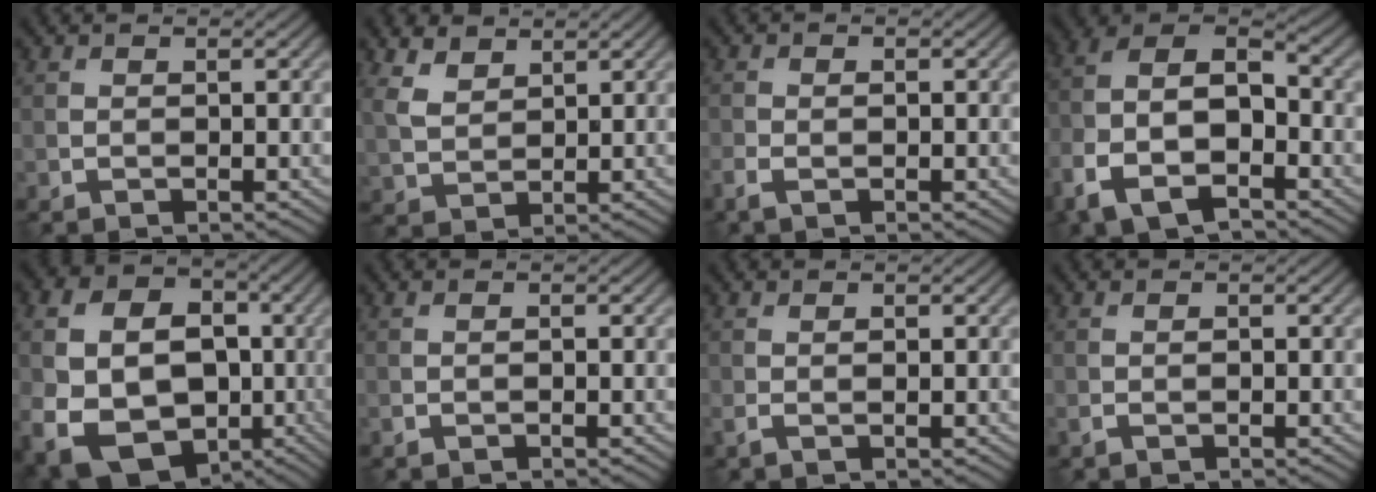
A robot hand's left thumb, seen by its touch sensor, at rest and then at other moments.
{"total": 4.4, "force": [2.9, 2.5, 2.3], "torque": [-0.065, 0.000, 0.065]}
{"total": 2.1, "force": [-1.1, 0.9, 1.6], "torque": [-0.037, -0.001, -0.024]}
{"total": 13.5, "force": [-5.9, 7.4, 9.5], "torque": [-0.215, -0.023, -0.115]}
{"total": 16.7, "force": [-3.2, 13.1, 9.9], "torque": [-0.217, -0.035, -0.036]}
{"total": 0.6, "force": [-0.3, 0.2, 0.5], "torque": [-0.011, -0.001, -0.004]}
{"total": 1.2, "force": [0.0, 0.4, 1.2], "torque": [-0.029, 0.002, -0.001]}
{"total": 1.0, "force": [-0.3, 0.4, 0.9], "torque": [-0.020, 0.001, -0.005]}